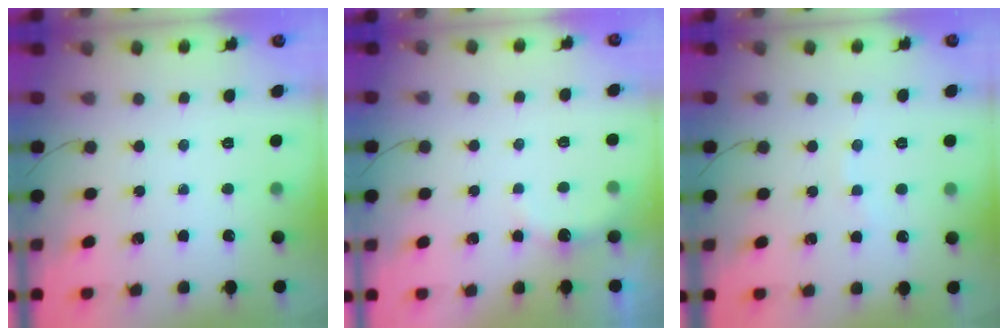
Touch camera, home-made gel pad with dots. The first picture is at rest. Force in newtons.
{"total": 2.8, "press": 2.6, "slide": 0.8}
{"total": 2.3, "press": 2.1, "slide": 0.7}